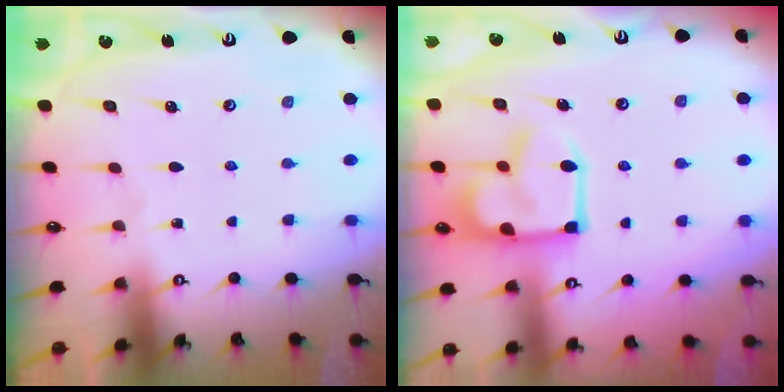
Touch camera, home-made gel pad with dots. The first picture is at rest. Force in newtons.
{"total": 15.1, "press": 15.0, "slide": 1.3}